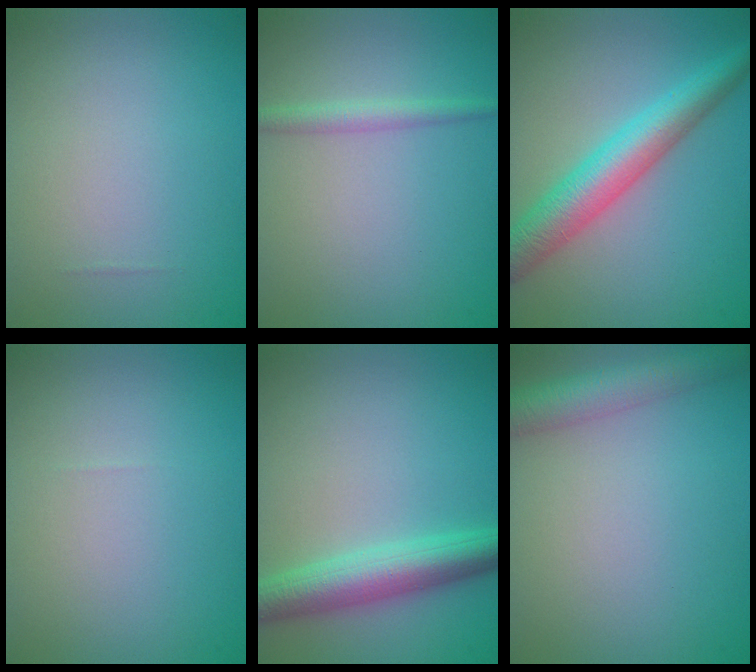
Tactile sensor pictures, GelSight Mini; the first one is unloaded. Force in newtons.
{"total": 1.8, "press": 1.8, "slide": 0.0}
{"total": 5.6, "press": 5.6, "slide": 0.1}
{"total": 0.0}
{"total": 4.9, "press": 4.9, "slide": 0.0}
{"total": 4.2, "press": 4.2, "slide": 0.2}